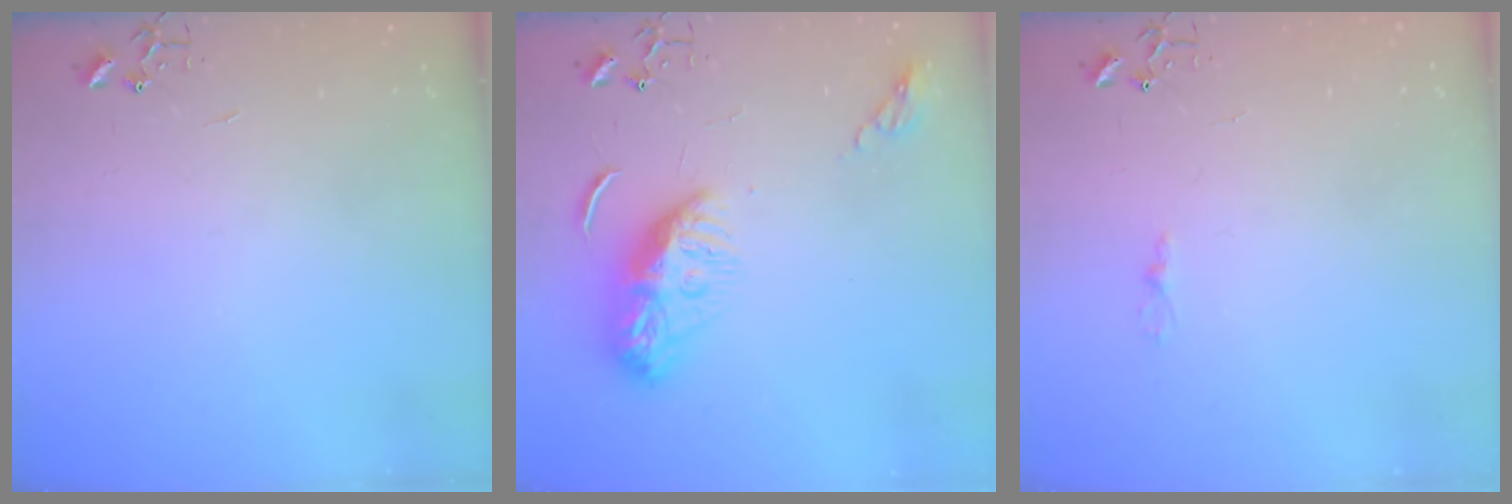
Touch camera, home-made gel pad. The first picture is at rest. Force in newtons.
{"total": 11.5, "press": 11.4, "slide": 0.6}
{"total": 2.4, "press": 2.4, "slide": 0.3}